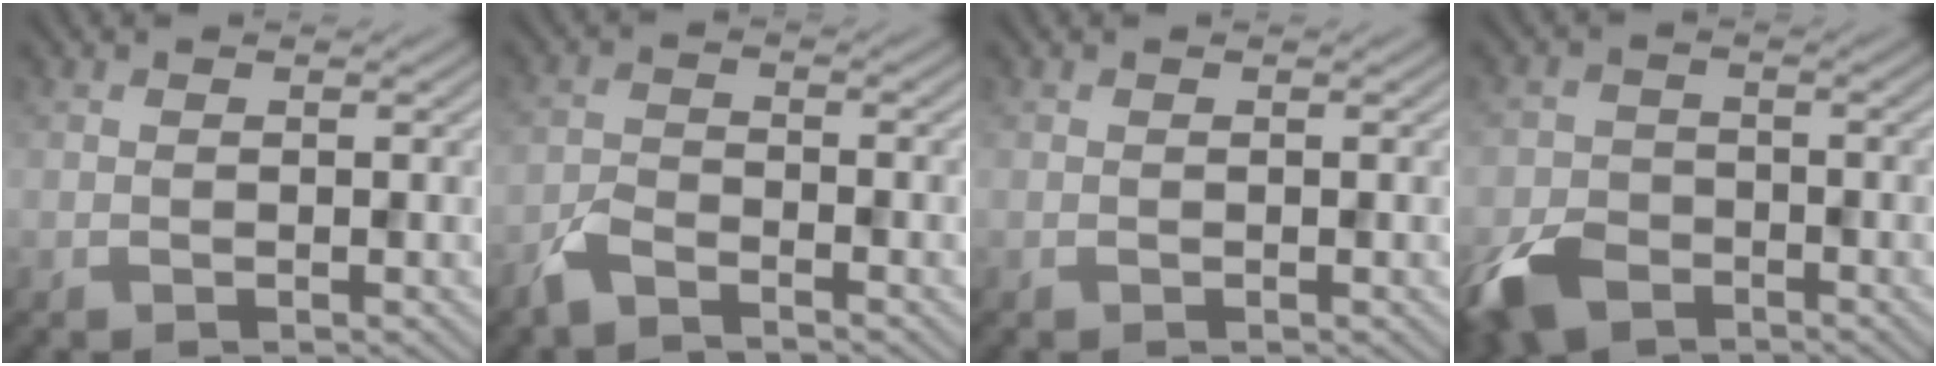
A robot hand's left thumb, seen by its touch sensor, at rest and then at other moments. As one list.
[{"total": 3.1, "force": [-2.5, 1.0, 1.5], "torque": [-0.037, -0.002, -0.064]}, {"total": 0.0}, {"total": 6.4, "force": [-4.2, 3.7, 3.1], "torque": [-0.076, -0.009, -0.088]}]